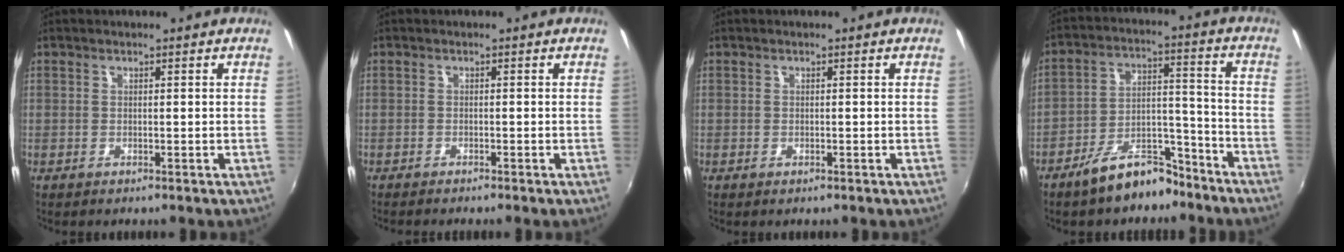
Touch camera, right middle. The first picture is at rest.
{"total": 1.0, "force": [-0.9, -0.2, 0.4], "torque": [-0.010, -0.004, -0.016]}
{"total": 0.0}
{"total": 11.1, "force": [-8.8, 4.7, 5.0], "torque": [-0.086, 0.043, -0.128]}